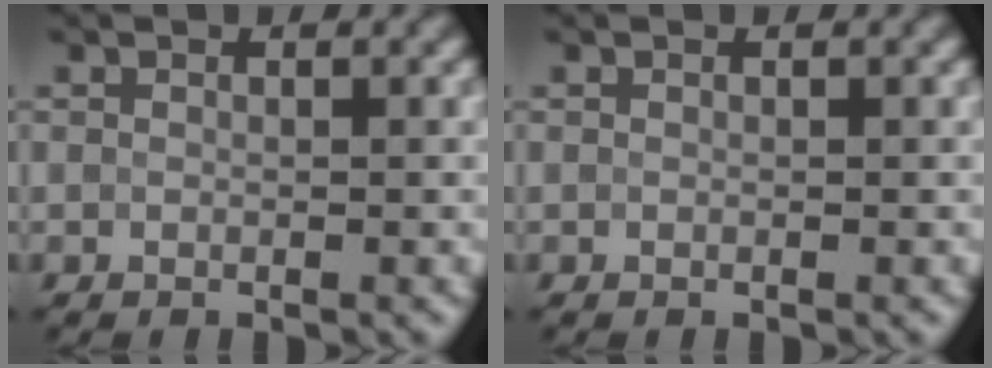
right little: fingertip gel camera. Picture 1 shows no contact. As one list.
[{"total": 0.0}]